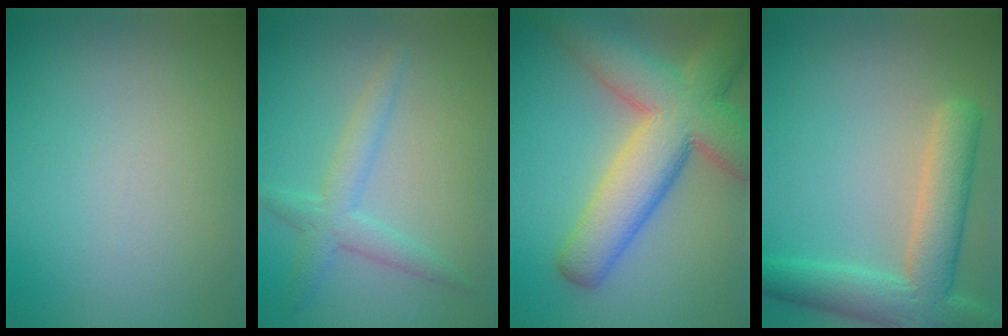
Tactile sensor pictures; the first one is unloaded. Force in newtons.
{"total": 2.7, "press": 2.7, "slide": 0.0}
{"total": 10.5, "press": 10.4, "slide": 0.9}
{"total": 6.9, "press": 6.9, "slide": 0.4}